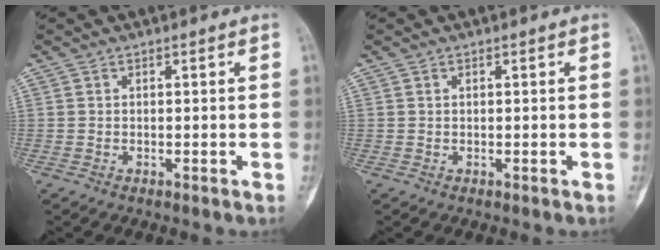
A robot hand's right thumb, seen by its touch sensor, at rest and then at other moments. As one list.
[{"total": 0.0}]